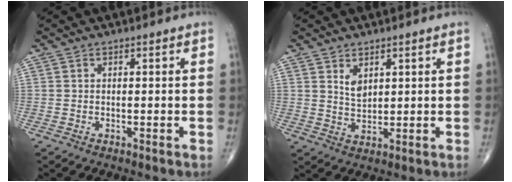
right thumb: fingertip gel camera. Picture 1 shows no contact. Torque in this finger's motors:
{"motor_torque": [0.00, 0.15, 0.60, -0.24, 0.23]}